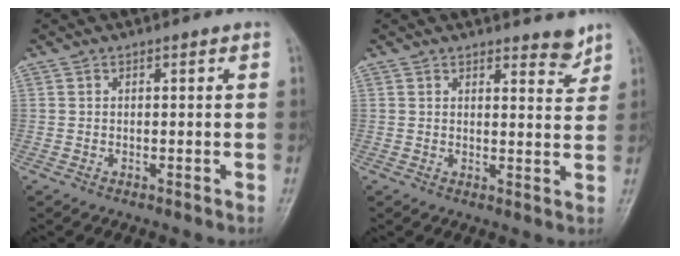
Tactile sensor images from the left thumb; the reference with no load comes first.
{"total": 3.6, "force": [3.1, 1.2, 1.5], "torque": [-0.002, -0.024, 0.040]}